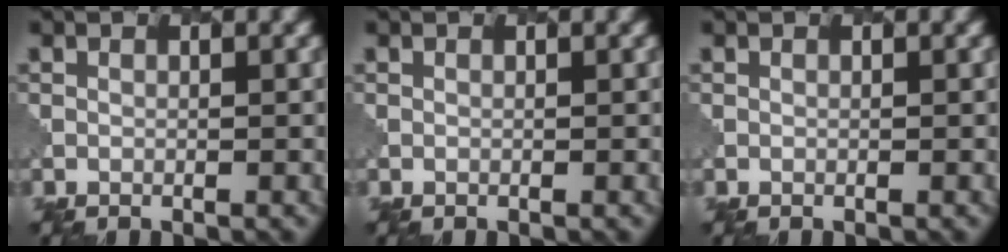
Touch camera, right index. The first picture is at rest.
{"total": 0.0}
{"total": 0.0}